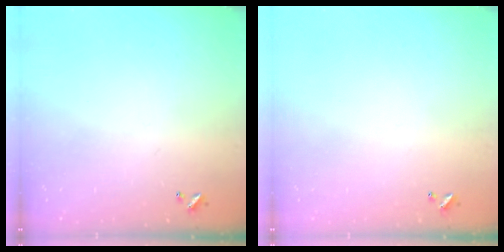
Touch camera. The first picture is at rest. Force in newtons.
{"total": 0.0}